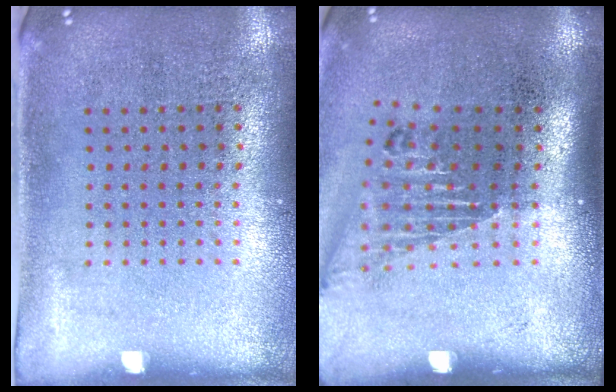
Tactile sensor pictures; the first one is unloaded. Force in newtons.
{"total": 1.6, "press": 1.2, "slide": 1.1}